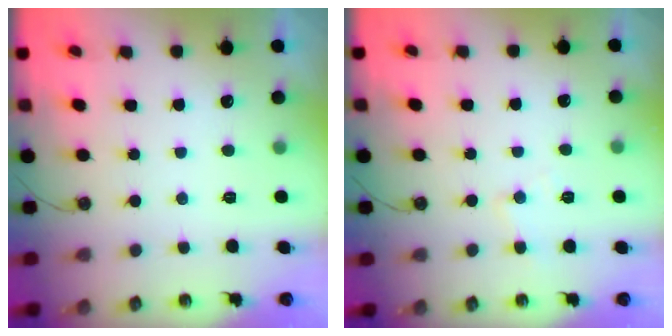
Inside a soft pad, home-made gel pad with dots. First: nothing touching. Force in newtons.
{"total": 5.6, "press": 5.6, "slide": 0.8}